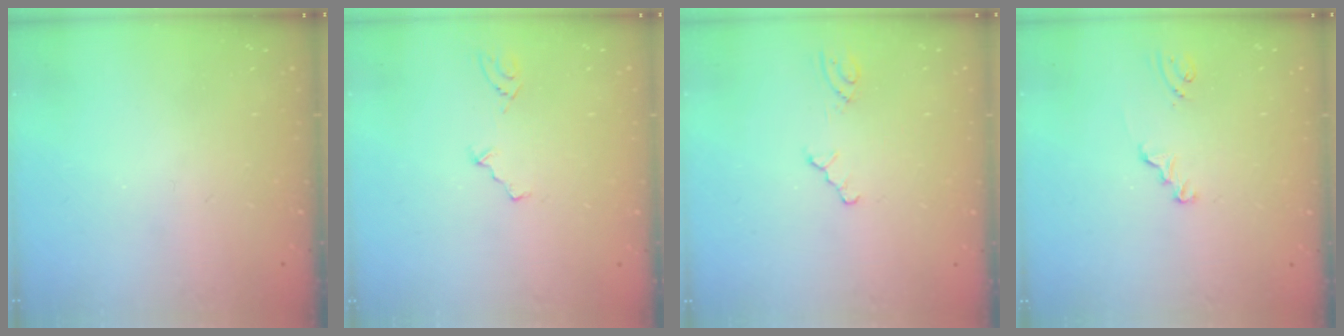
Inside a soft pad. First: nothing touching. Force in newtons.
{"total": 2.5, "press": 2.2, "slide": 1.2}
{"total": 2.1, "press": 2.0, "slide": 0.4}
{"total": 1.4, "press": 1.4, "slide": 0.1}